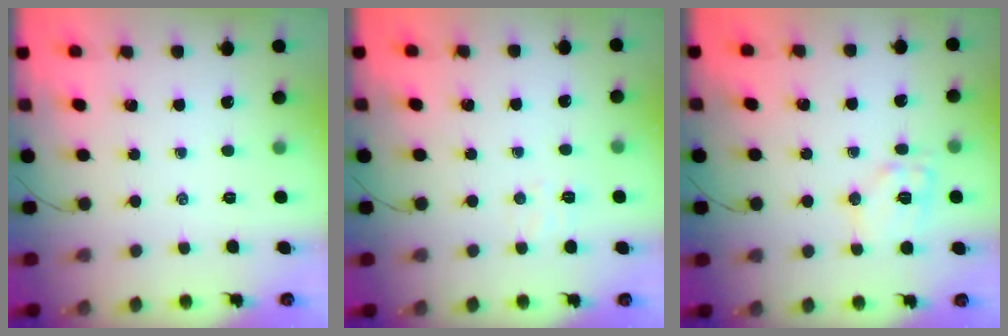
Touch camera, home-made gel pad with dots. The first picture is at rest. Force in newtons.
{"total": 3.8, "press": 3.7, "slide": 1.0}
{"total": 10.7, "press": 10.7, "slide": 1.0}